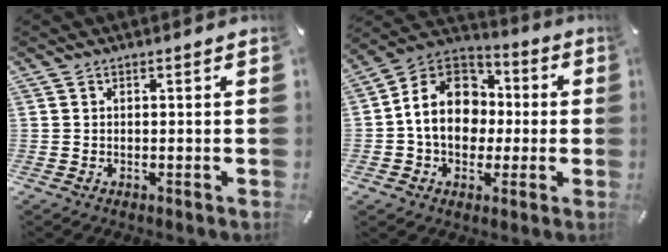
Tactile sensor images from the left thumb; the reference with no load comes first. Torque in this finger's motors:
{"motor_torque": [1.93, 3.08, 1.59, -0.15, 0.19]}